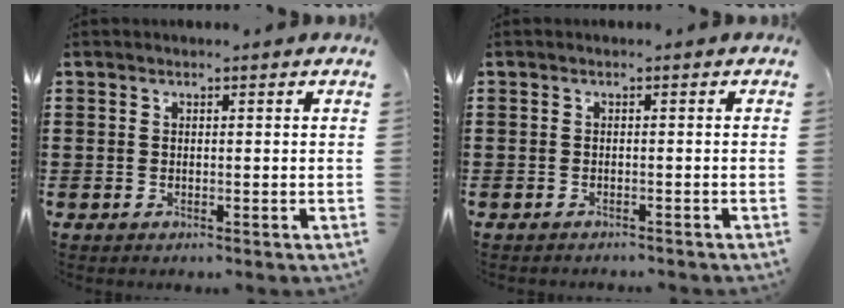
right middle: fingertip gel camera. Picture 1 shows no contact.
{"total": 0.6, "force": [-0.6, 0.0, 0.1], "torque": [-0.004, -0.001, -0.012]}